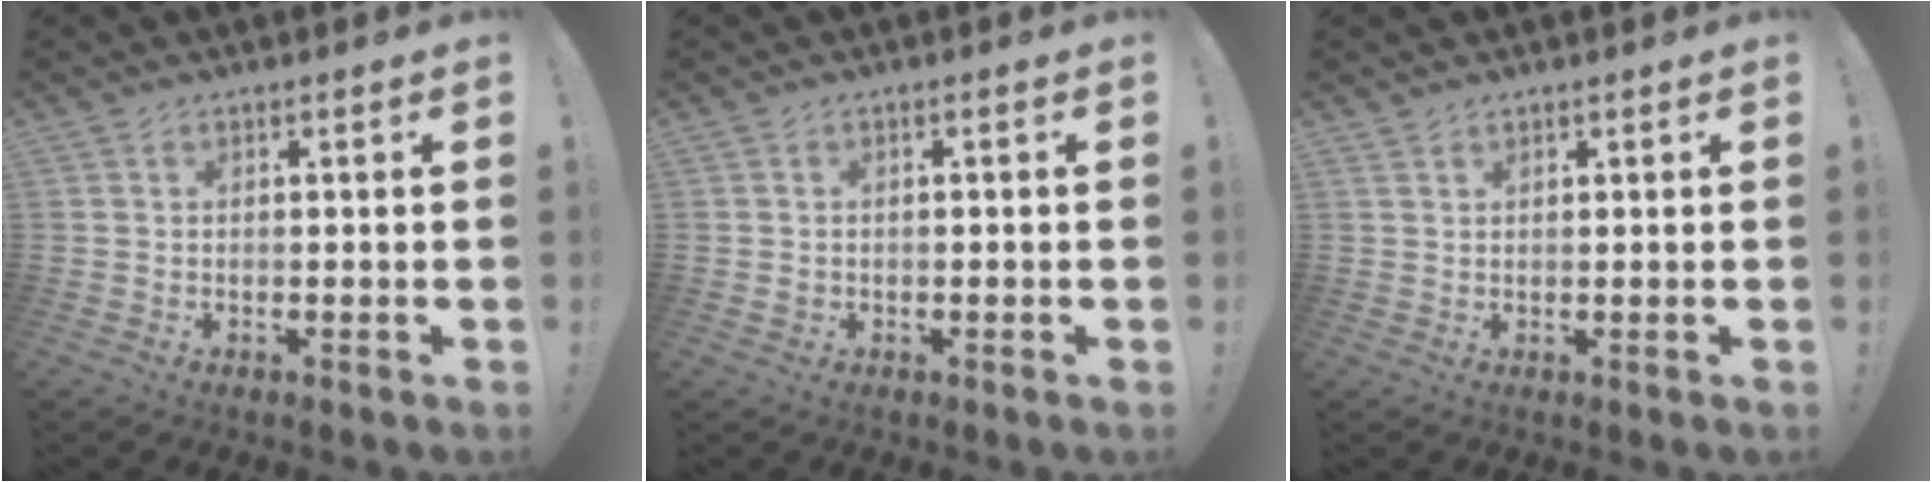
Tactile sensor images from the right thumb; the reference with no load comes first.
{"total": 1.0, "force": [-0.2, 0.9, 0.2], "torque": [-0.001, 0.005, -0.005]}
{"total": 1.1, "force": [0.9, 0.6, 0.3], "torque": [-0.002, -0.003, 0.017]}